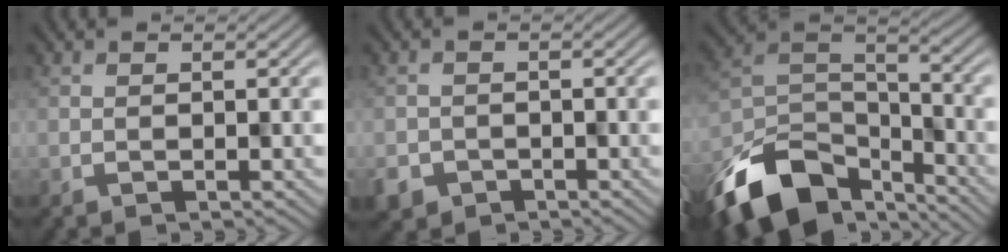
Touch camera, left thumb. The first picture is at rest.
{"total": 2.8, "force": [-1.9, 2.0, 0.3], "torque": [-0.008, -0.012, -0.033]}
{"total": 13.9, "force": [-10.1, 7.0, 6.6], "torque": [-0.154, -0.015, -0.175]}